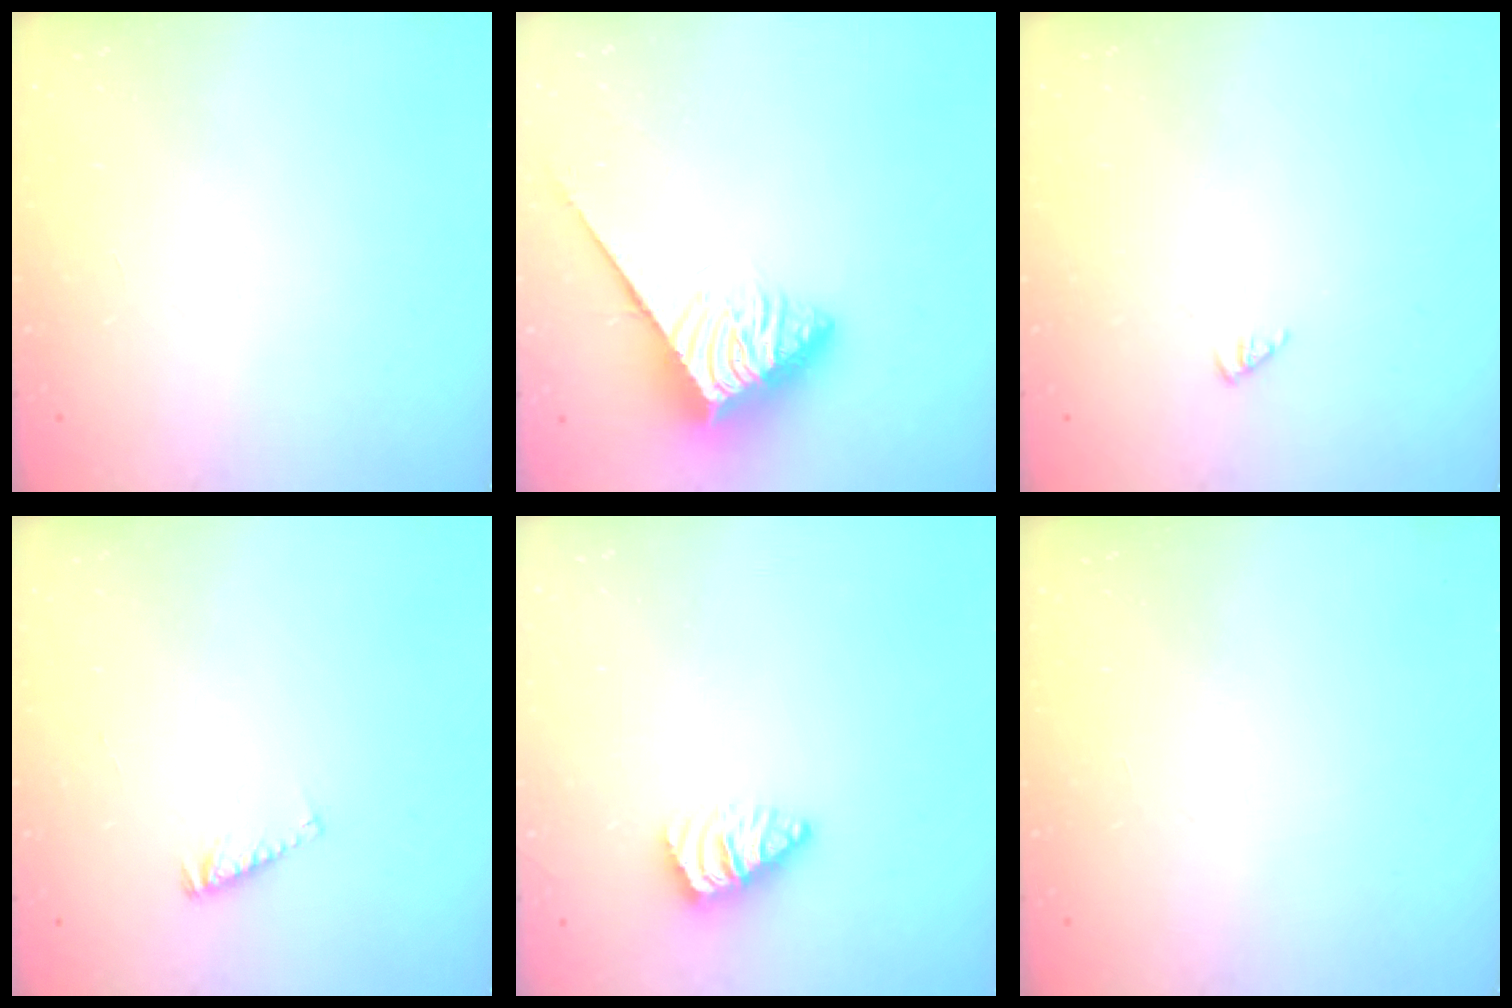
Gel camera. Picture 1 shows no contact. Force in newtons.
{"total": 3.8, "press": 3.7, "slide": 0.6}
{"total": 0.0}
{"total": 3.4, "press": 3.4, "slide": 0.4}
{"total": 1.0, "press": 1.0, "slide": 0.3}
{"total": 0.0}